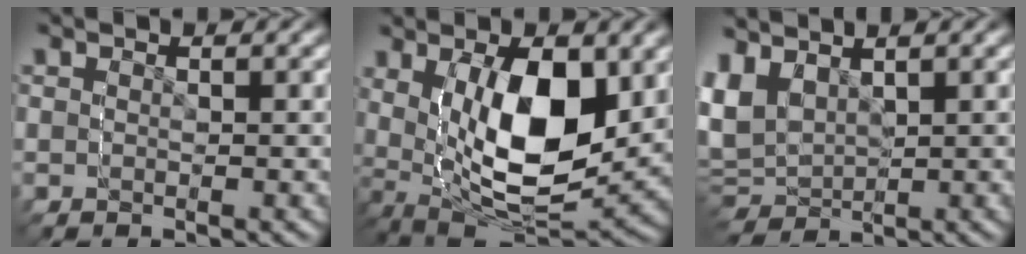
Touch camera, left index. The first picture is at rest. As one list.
[{"total": 11.3, "force": [2.6, 8.0, 7.5], "torque": [-0.163, -0.017, 0.045]}, {"total": 8.3, "force": [-0.1, 7.9, 2.6], "torque": [-0.095, -0.034, 0.016]}]